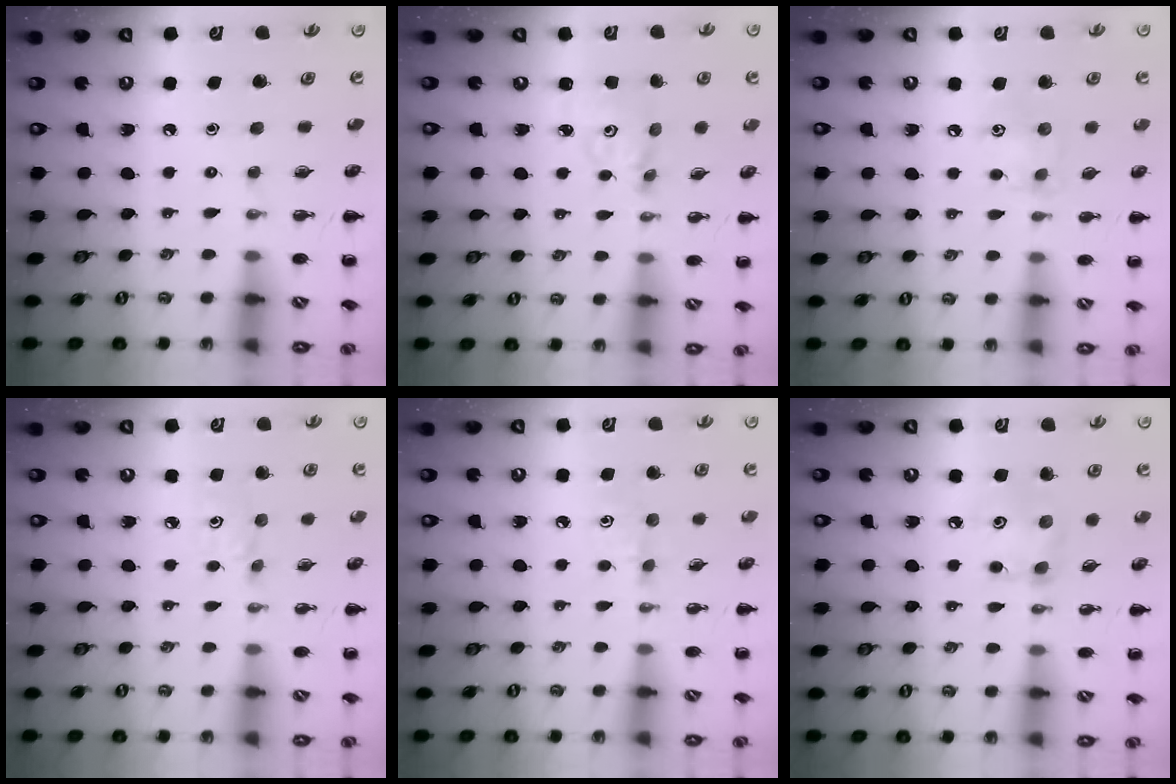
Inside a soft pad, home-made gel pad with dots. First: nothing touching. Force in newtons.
{"total": 2.7, "press": 2.7, "slide": 0.3}
{"total": 6.5, "press": 6.4, "slide": 1.0}
{"total": 3.0, "press": 2.8, "slide": 1.1}
{"total": 5.9, "press": 5.7, "slide": 1.6}
{"total": 5.2, "press": 5.2, "slide": 0.5}